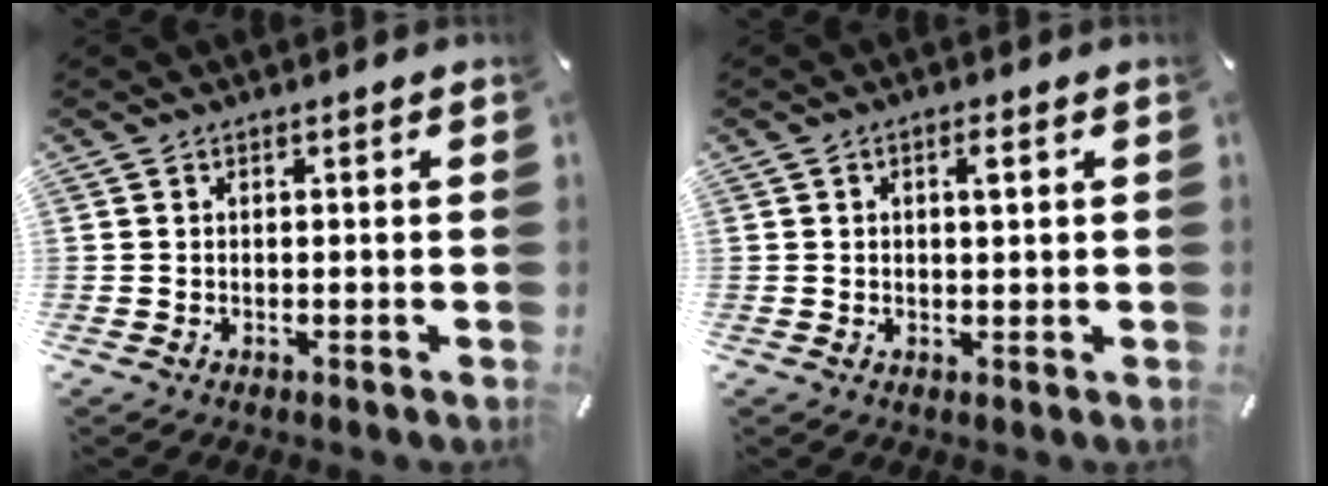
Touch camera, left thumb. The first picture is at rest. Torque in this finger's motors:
{"motor_torque": [0.01, -0.42, -0.04, 0.29, -0.02]}